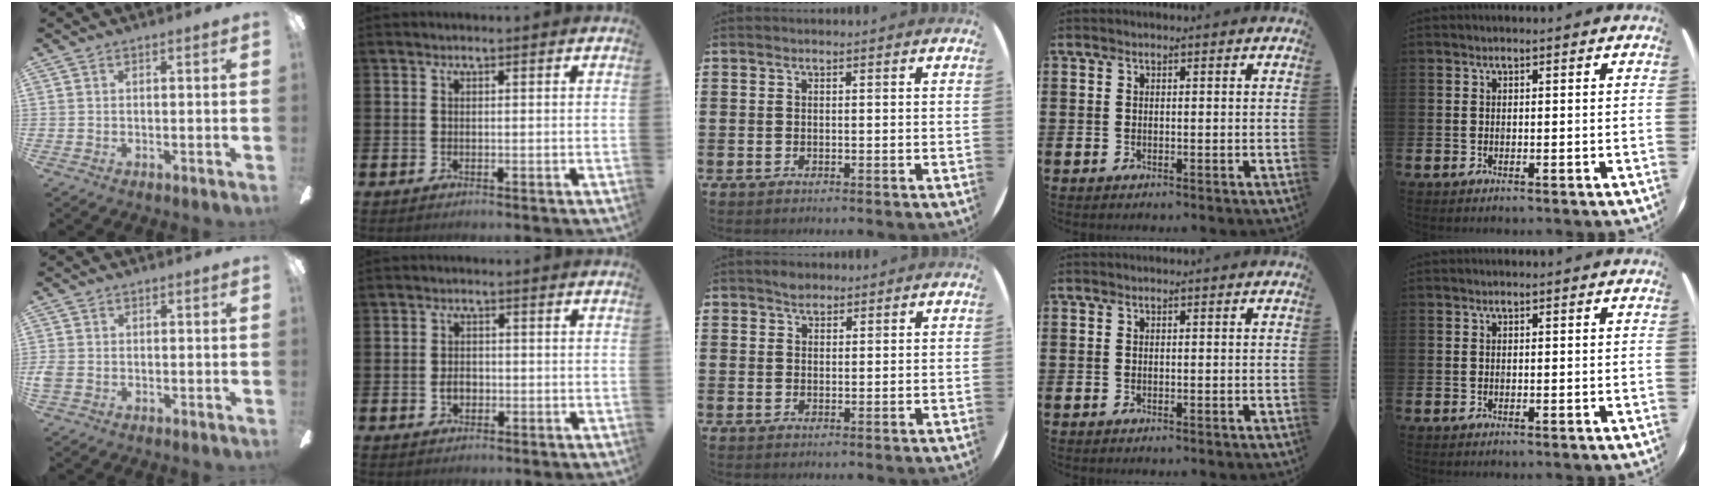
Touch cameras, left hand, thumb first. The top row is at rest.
{"thumb": {"total": 2.1, "force": [-0.4, 1.7, 1.1], "torque": [-0.026, 0.002, -0.009]}, "index": {"total": 2.1, "force": [-0.5, 1.6, 1.2], "torque": [-0.013, 0.001, -0.014]}, "middle": {"total": 1.7, "force": [1.6, 0.7, 0.1], "torque": [0.004, -0.001, 0.029]}}